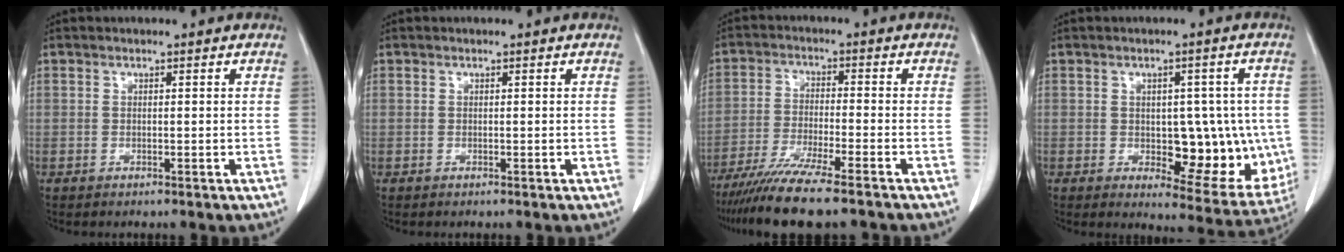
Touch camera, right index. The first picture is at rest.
{"total": 0.0}
{"total": 12.4, "force": [-10.0, 0.2, 7.2], "torque": [-0.115, -0.032, -0.161]}
{"total": 12.4, "force": [-1.2, 5.8, 10.9], "torque": [-0.112, 0.004, 0.002]}